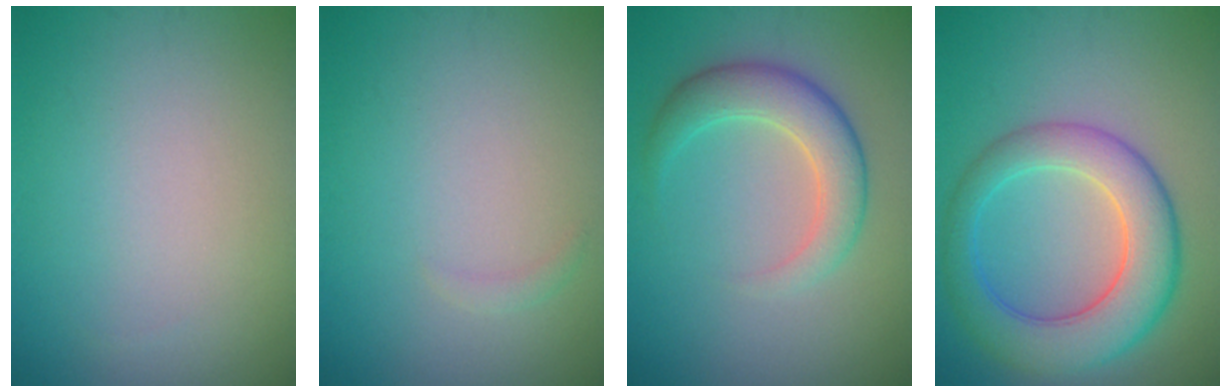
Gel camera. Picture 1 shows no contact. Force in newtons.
{"total": 0.7, "press": 0.7, "slide": 0.0}
{"total": 4.5, "press": 4.5, "slide": 0.2}
{"total": 7.4, "press": 7.4, "slide": 0.1}